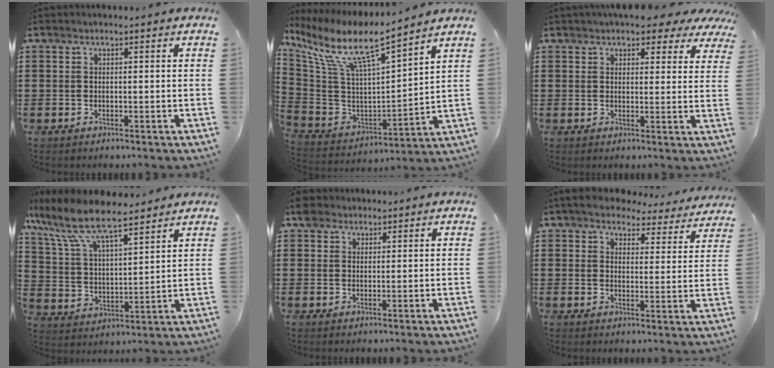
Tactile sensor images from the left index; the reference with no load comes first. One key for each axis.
{"total": 10.2, "fx": 7.0, "fy": 1.5, "fz": 7.3, "tx": -0.167, "ty": -0.051, "tz": 0.114}
{"total": 4.3, "fx": 3.6, "fy": 1.9, "fz": 1.3, "tx": -0.028, "ty": -0.009, "tz": 0.061}
{"total": 9.9, "fx": 7.9, "fy": 2.4, "fz": 5.5, "tx": -0.136, "ty": -0.031, "tz": 0.136}
{"total": 3.0, "fx": 2.2, "fy": 1.9, "fz": 0.7, "tx": -0.016, "ty": 0.008, "tz": 0.041}
{"total": 5.0, "fx": 4.6, "fy": 1.5, "fz": 1.2, "tx": -0.048, "ty": -0.021, "tz": 0.079}